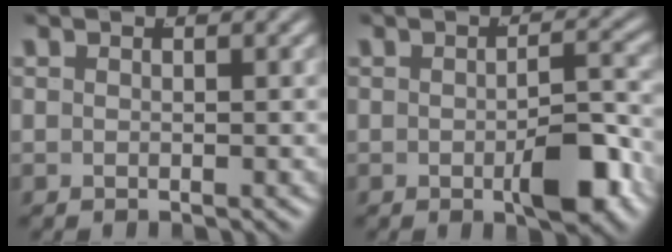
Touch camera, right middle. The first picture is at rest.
{"total": 4.4, "force": [-1.7, 1.4, 3.8], "torque": [-0.046, -0.004, -0.027]}